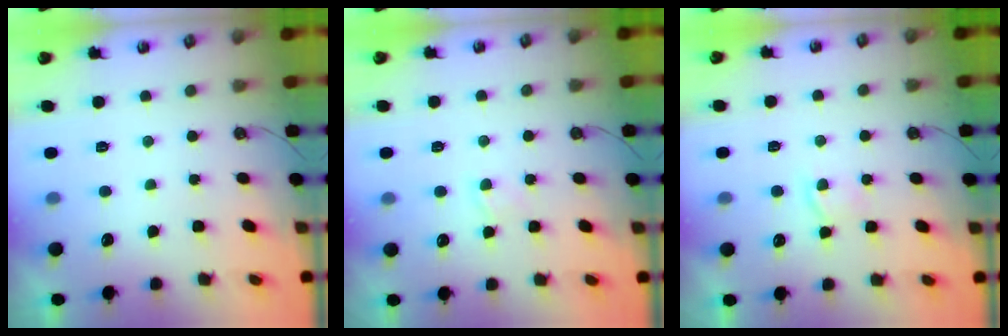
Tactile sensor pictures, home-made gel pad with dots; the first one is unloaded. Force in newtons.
{"total": 2.7, "press": 2.7, "slide": 0.4}
{"total": 2.1, "press": 2.1, "slide": 0.4}